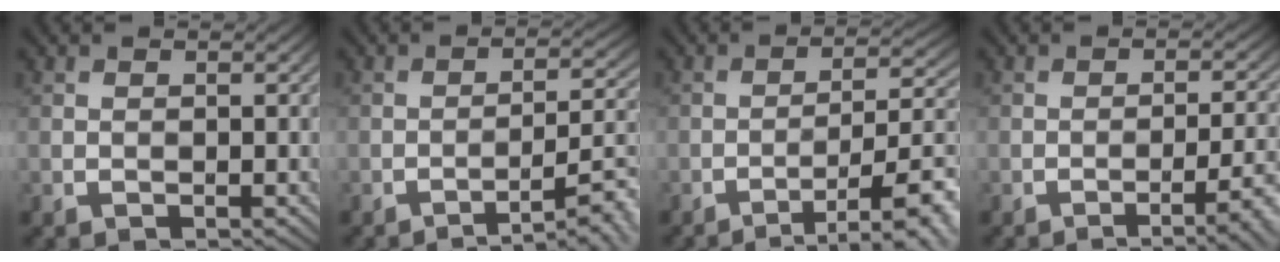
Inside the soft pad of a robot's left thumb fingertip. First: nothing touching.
{"total": 8.1, "force": [-4.9, 1.9, 6.2], "torque": [-0.087, 0.012, -0.070]}
{"total": 10.4, "force": [-5.4, 2.5, 8.5], "torque": [-0.127, 0.005, -0.074]}
{"total": 6.9, "force": [-3.2, 1.8, 5.8], "torque": [-0.084, 0.001, -0.043]}